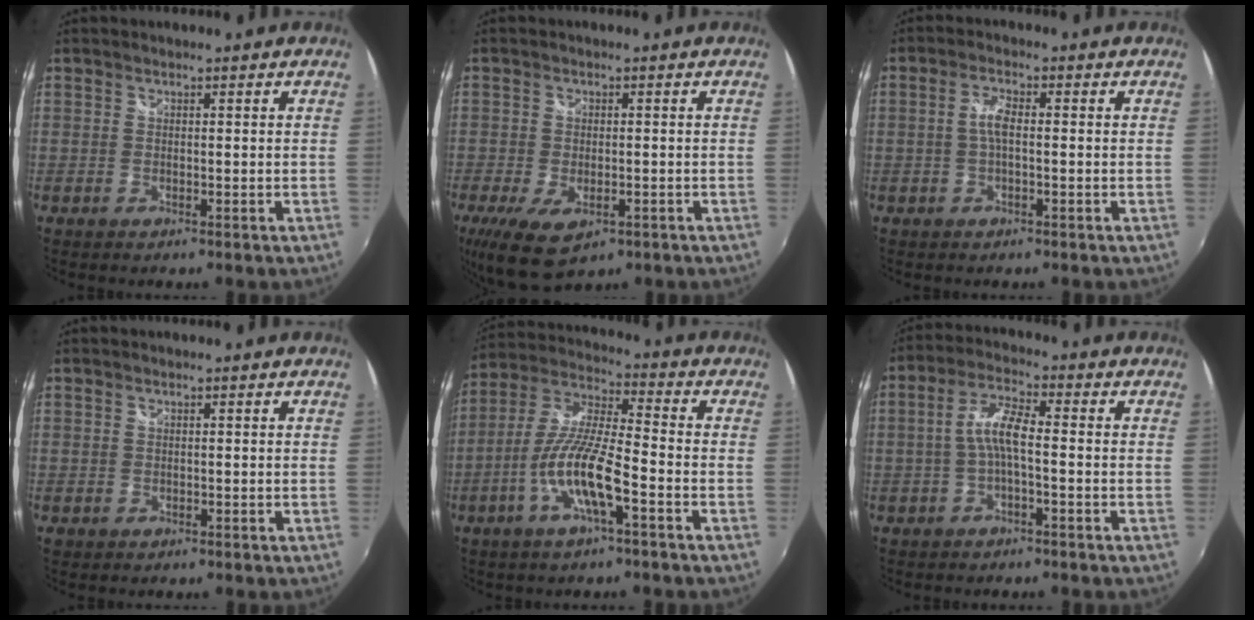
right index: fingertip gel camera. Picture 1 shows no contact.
{"total": 9.8, "force": [-4.9, 5.0, 6.8], "torque": [-0.152, -0.041, -0.079]}
{"total": 3.0, "force": [-0.3, 1.0, 2.8], "torque": [-0.059, 0.007, -0.004]}
{"total": 0.7, "force": [-0.1, 0.7, 0.1], "torque": [0.000, -0.002, -0.003]}
{"total": 12.1, "force": [-5.1, 1.9, 10.8], "torque": [-0.224, -0.005, -0.097]}
{"total": 5.6, "force": [-1.2, 1.2, 5.3], "torque": [-0.114, 0.013, -0.025]}